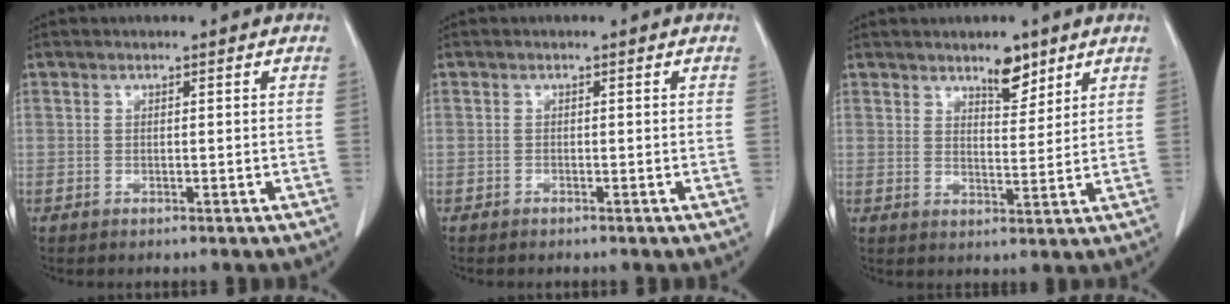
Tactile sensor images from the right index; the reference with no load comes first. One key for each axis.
{"total": 0.0}
{"total": 4.6, "fx": 3.4, "fy": 1.7, "fz": 2.5, "tx": -0.037, "ty": -0.006, "tz": 0.055}